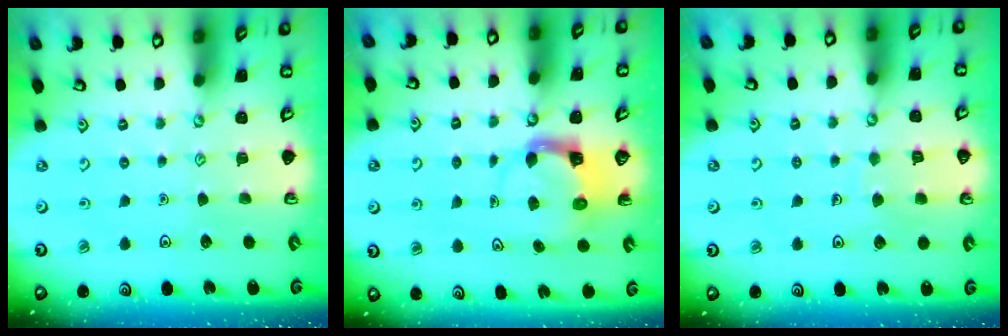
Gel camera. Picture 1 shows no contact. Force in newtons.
{"total": 3.8, "press": 3.8, "slide": 0.5}
{"total": 5.6, "press": 5.6, "slide": 0.4}